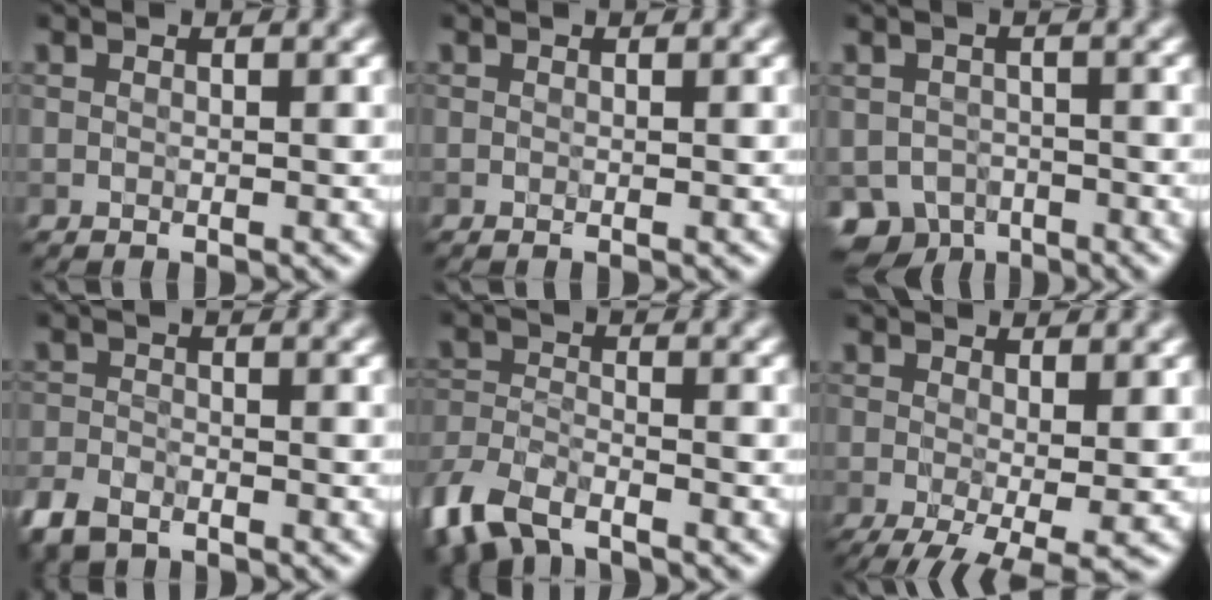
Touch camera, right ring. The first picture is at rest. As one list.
[{"total": 0.0}, {"total": 4.8, "force": [-3.1, 3.4, 1.2], "torque": [-0.009, -0.012, -0.047]}, {"total": 3.3, "force": [-2.7, 1.6, 1.2], "torque": [-0.025, -0.008, -0.061]}, {"total": 5.8, "force": [-4.6, 2.5, 2.6], "torque": [-0.055, -0.009, -0.099]}, {"total": 6.0, "force": [-1.4, 2.1, 5.5], "torque": [-0.100, -0.019, -0.014]}]